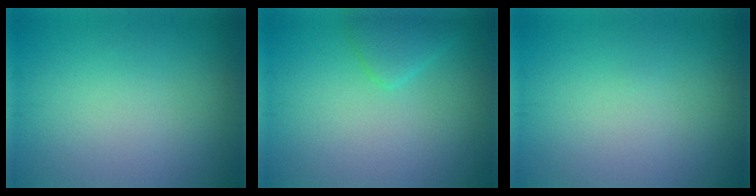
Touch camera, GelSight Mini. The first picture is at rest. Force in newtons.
{"total": 1.9, "press": 1.9, "slide": 0.2}
{"total": 0.0}